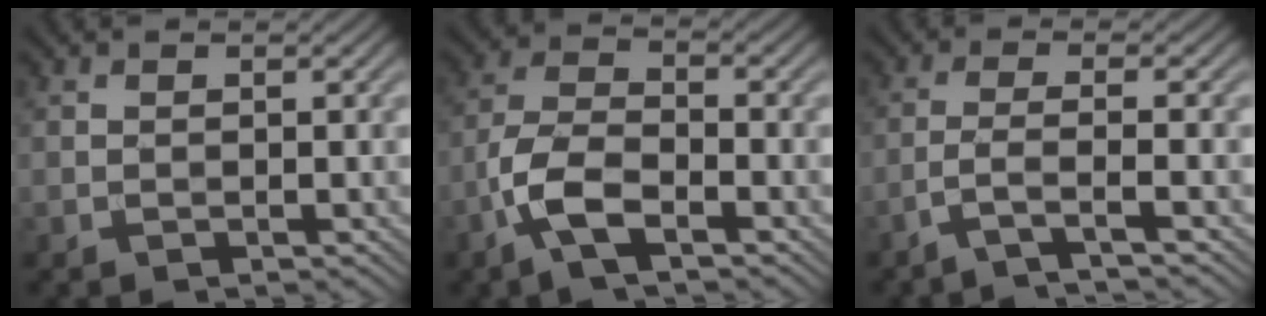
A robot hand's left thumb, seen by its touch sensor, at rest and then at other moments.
{"total": 6.5, "force": [-3.6, 2.5, 4.9], "torque": [-0.109, 0.003, -0.085]}
{"total": 3.4, "force": [-1.9, 0.4, 2.7], "torque": [-0.044, 0.011, -0.063]}